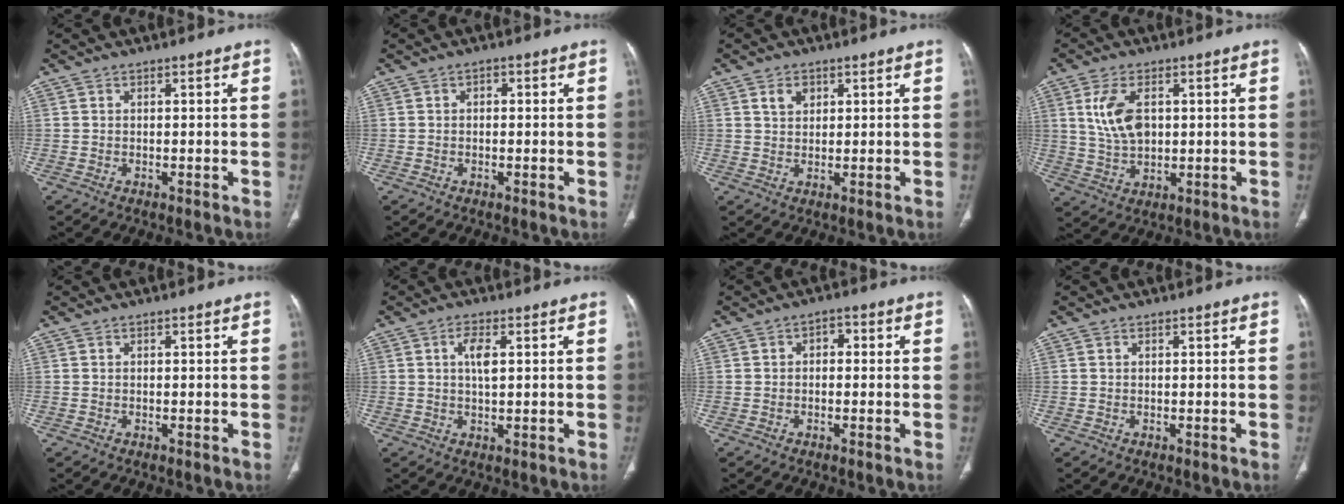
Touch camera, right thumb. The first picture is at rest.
{"total": 1.1, "force": [0.1, 0.9, 0.7], "torque": [-0.004, 0.004, -0.004]}
{"total": 3.0, "force": [1.4, 2.2, 1.5], "torque": [-0.015, -0.007, 0.027]}
{"total": 8.4, "force": [2.0, 5.0, 6.5], "torque": [-0.127, -0.004, 0.048]}
{"total": 0.0}
{"total": 4.0, "force": [1.0, 1.4, 3.6], "torque": [-0.065, -0.004, 0.018]}
{"total": 2.5, "force": [0.2, 1.7, 1.7], "torque": [-0.012, 0.007, -0.006]}
{"total": 0.0}